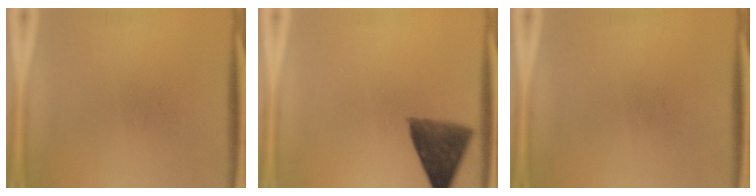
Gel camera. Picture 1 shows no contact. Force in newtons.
{"total": 8.6}
{"total": 0.0}